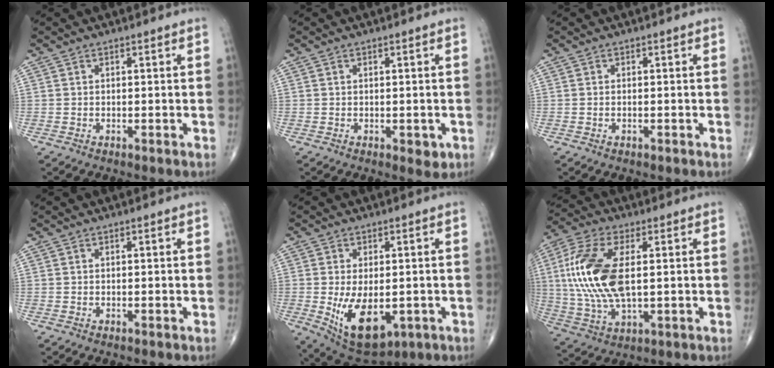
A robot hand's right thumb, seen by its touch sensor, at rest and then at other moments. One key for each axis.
{"total": 2.4, "fx": -0.4, "fy": 1.4, "fz": 1.9, "tx": -0.016, "ty": -0.003, "tz": -0.002}
{"total": 0.5, "fx": -0.2, "fy": 0.2, "fz": 0.4, "tx": -0.013, "ty": 0.002, "tz": -0.002}
{"total": 0.0}
{"total": 12.2, "fx": -2.5, "fy": 6.6, "fz": 9.9, "tx": -0.158, "ty": -0.015, "tz": -0.020}
{"total": 17.2, "fx": 2.0, "fy": 8.2, "fz": 15.0, "tx": -0.329, "ty": -0.002, "tz": 0.040}